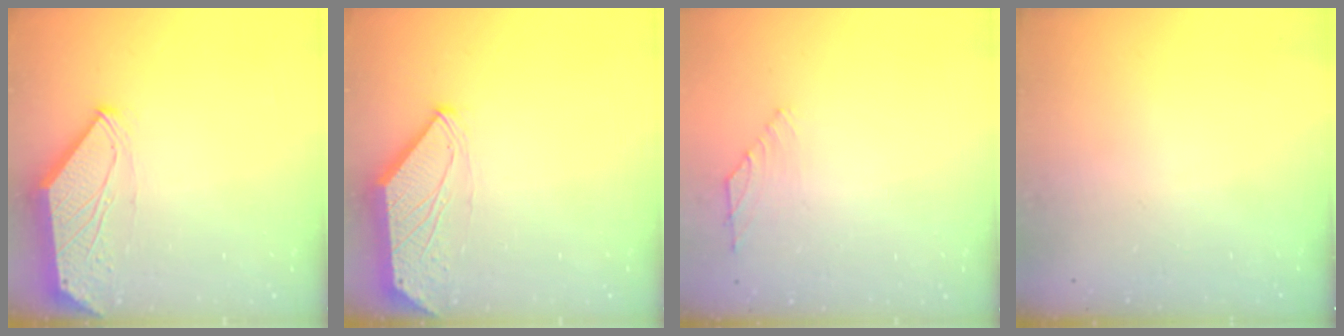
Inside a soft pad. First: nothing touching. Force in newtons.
{"total": 0.0}
{"total": 1.4, "press": 1.3, "slide": 0.6}
{"total": 0.0}